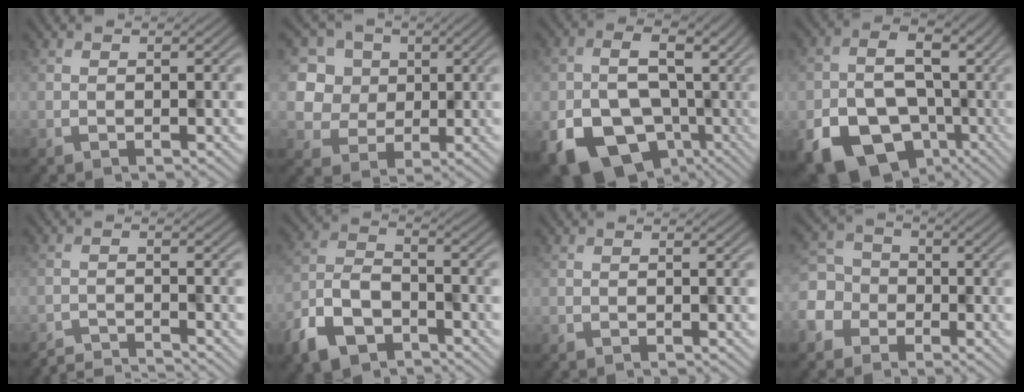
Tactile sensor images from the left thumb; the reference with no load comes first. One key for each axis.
{"total": 9.4, "fx": 3.2, "fy": 8.0, "fz": 3.7, "tx": -0.123, "ty": 0.006, "tz": 0.060}
{"total": 17.0, "fx": -5.8, "fy": 13.3, "fz": 9.0, "tx": -0.147, "ty": -0.025, "tz": -0.098}
{"total": 16.5, "fx": -7.1, "fy": 12.7, "fz": 7.8, "tx": -0.129, "ty": -0.045, "tz": -0.123}
{"total": 3.4, "fx": -3.3, "fy": 0.1, "fz": 0.8, "tx": -0.012, "ty": -0.001, "tz": -0.066}
{"total": 8.8, "fx": -5.6, "fy": 4.6, "fz": 4.9, "tx": -0.111, "ty": -0.009, "tz": -0.121}
{"total": 0.0}
{"total": 7.1, "fx": -3.1, "fy": 6.0, "fz": 2.1, "tx": -0.066, "ty": -0.010, "tz": -0.087}